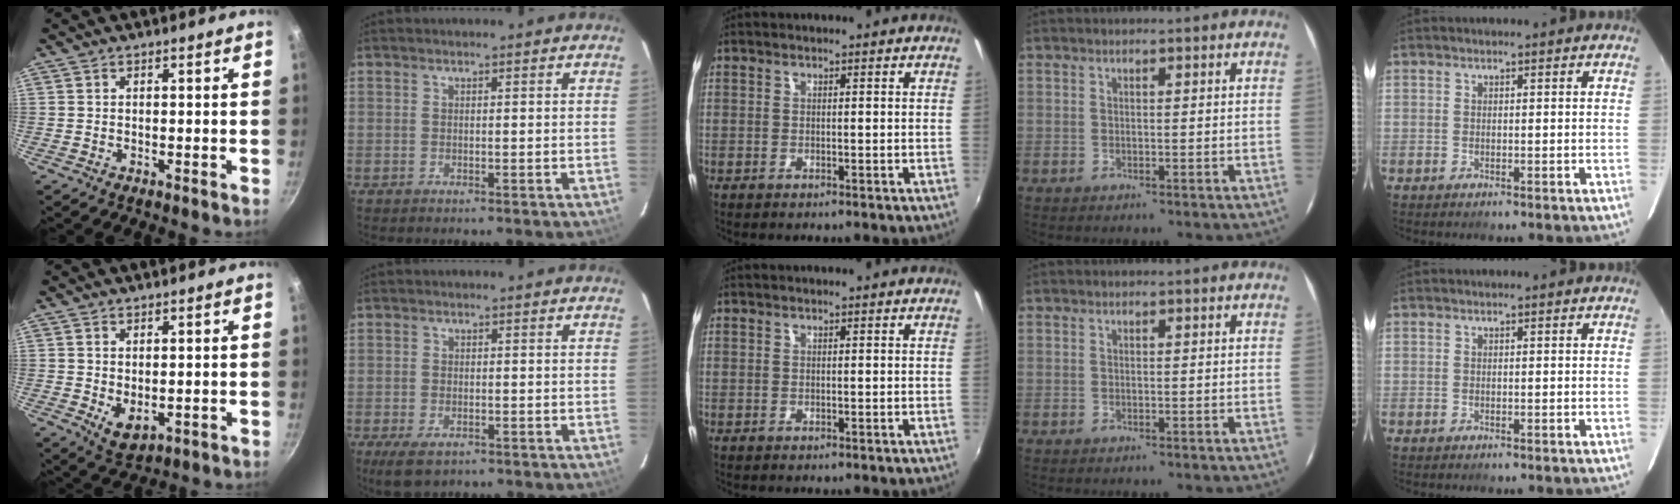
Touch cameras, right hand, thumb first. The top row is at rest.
{"thumb": {"total": 4.5, "force": [0.1, 2.9, 3.4], "torque": [-0.053, -0.019, 0.012]}, "index": {"total": 5.0, "force": [-3.0, 2.5, 3.0], "torque": [-0.073, -0.016, -0.052]}}